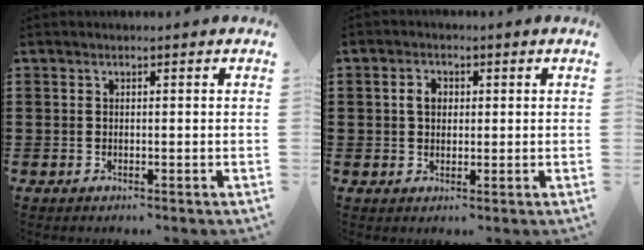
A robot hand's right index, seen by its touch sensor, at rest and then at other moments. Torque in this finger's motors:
{"motor_torque": [0.42, -0.35, 0.12, 0.03]}